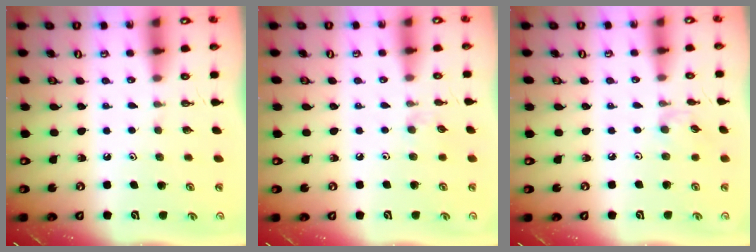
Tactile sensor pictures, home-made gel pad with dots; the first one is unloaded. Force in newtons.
{"total": 2.9, "press": 2.9, "slide": 0.3}
{"total": 1.3, "press": 1.2, "slide": 0.4}